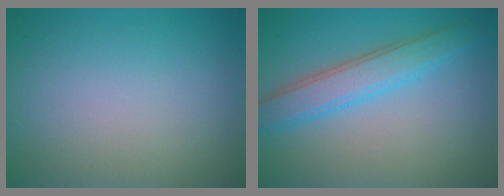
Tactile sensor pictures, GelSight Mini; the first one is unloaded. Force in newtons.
{"total": 4.1, "press": 4.1, "slide": 0.2}